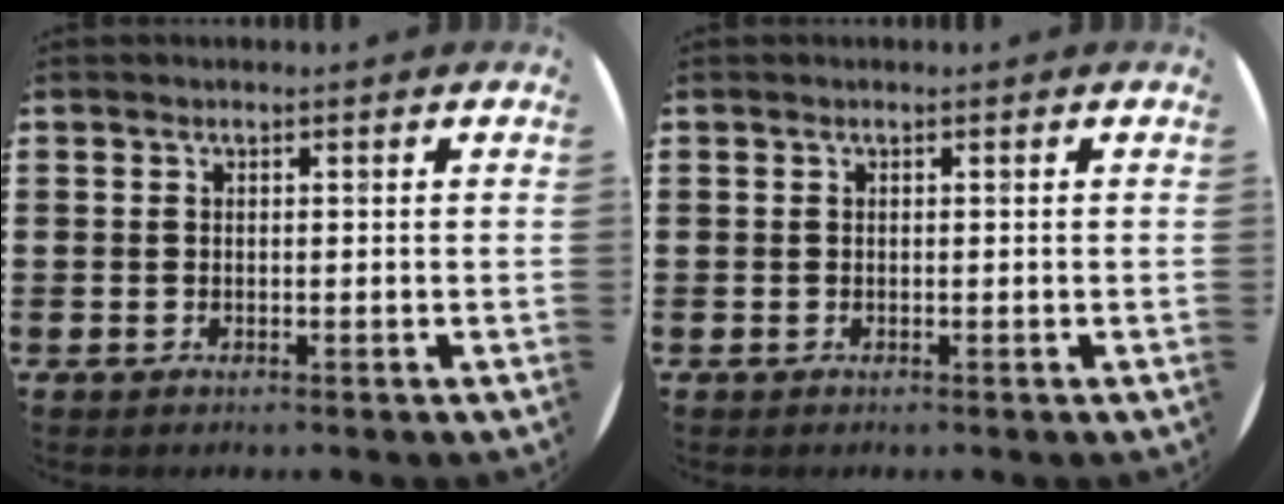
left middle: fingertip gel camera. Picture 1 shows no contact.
{"total": 0.0}